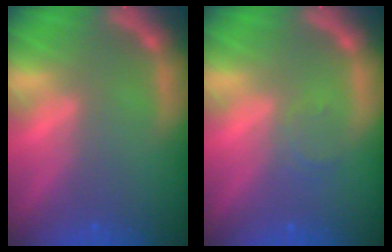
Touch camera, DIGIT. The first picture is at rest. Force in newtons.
{"total": 1.5}